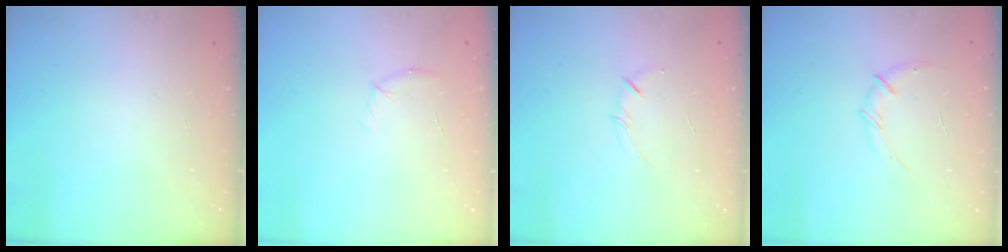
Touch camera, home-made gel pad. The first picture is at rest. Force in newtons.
{"total": 6.2, "press": 6.1, "slide": 1.3}
{"total": 2.5, "press": 2.4, "slide": 0.4}
{"total": 6.5, "press": 6.4, "slide": 1.4}